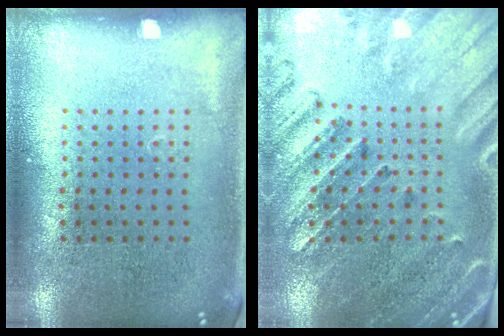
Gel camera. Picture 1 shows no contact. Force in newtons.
{"total": 2.9, "press": 2.7, "slide": 1.1}